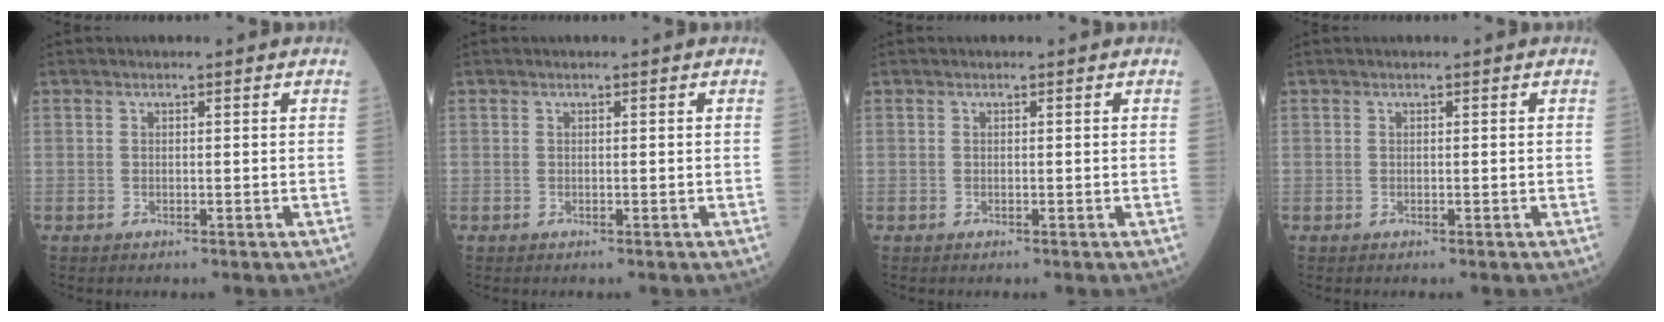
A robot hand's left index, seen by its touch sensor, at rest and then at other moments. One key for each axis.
{"total": 0.0}
{"total": 0.0}
{"total": 0.0}